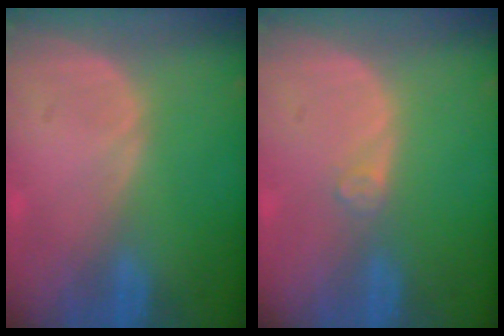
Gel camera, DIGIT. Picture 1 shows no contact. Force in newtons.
{"total": 1.2, "press": 1.2, "slide": 0.3}